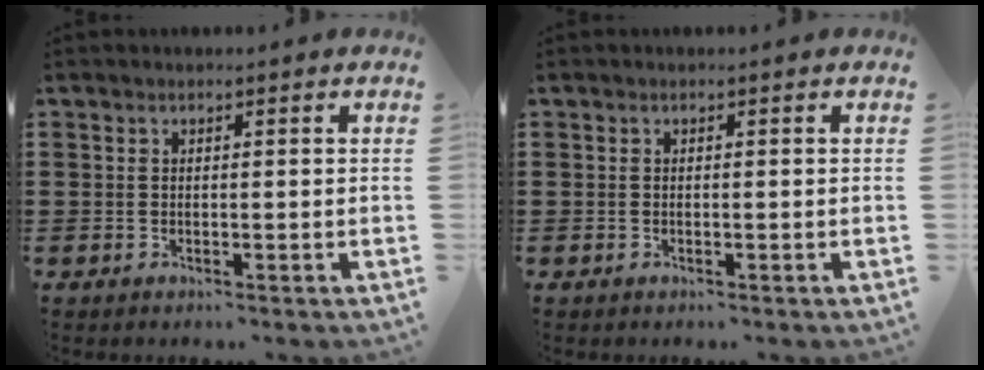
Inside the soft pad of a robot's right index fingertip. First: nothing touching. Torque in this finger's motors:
{"motor_torque": [1.10, 1.04, 0.01, 0.01]}